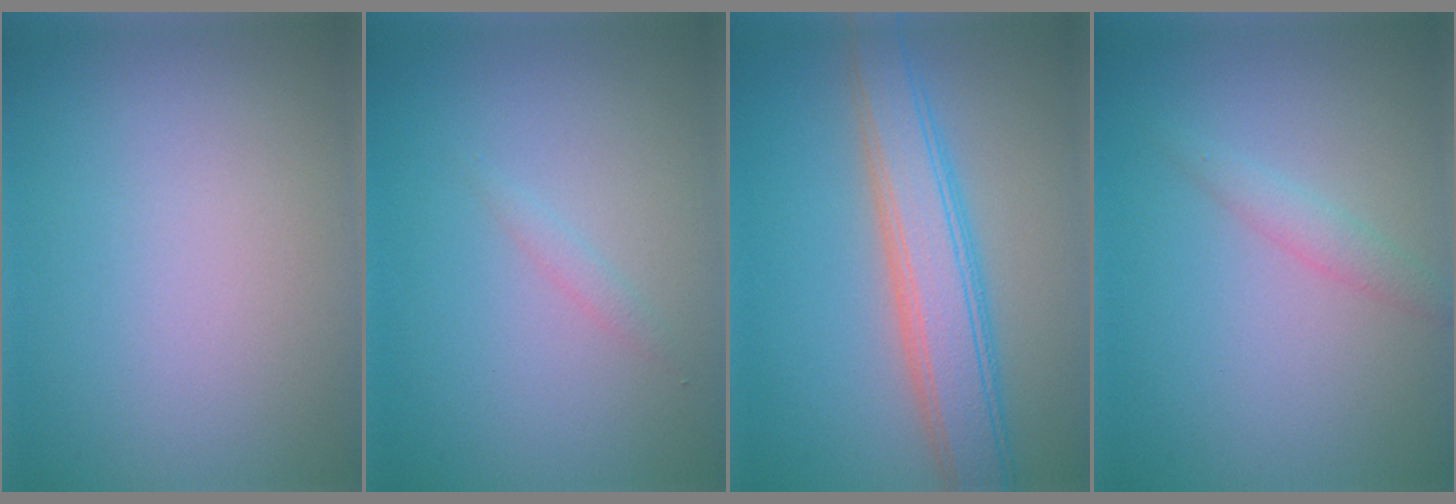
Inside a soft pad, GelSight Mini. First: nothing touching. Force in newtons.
{"total": 0.7, "press": 0.7, "slide": 0.1}
{"total": 5.9, "press": 5.8, "slide": 0.4}
{"total": 1.5, "press": 1.5, "slide": 0.1}